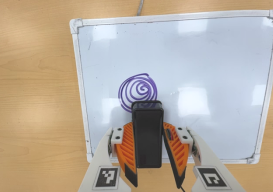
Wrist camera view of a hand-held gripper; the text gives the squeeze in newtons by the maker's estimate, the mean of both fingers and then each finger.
{"total": 5.9, "left": 5.1, "right": 6.8}